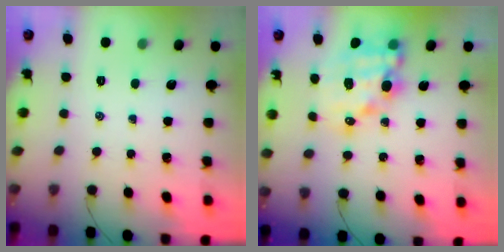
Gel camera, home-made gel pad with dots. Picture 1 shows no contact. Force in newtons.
{"total": 14.4, "press": 14.0, "slide": 3.3}